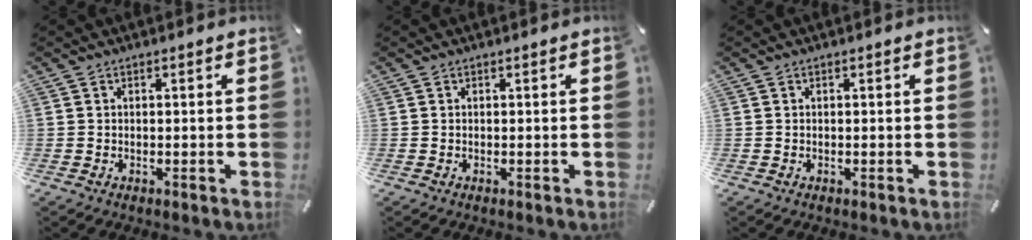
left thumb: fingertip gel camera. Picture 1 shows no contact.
{"total": 0.0}
{"total": 0.0}